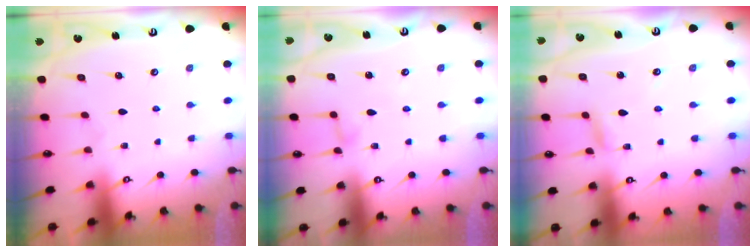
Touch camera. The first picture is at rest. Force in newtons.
{"total": 2.3, "press": 2.3, "slide": 0.2}
{"total": 2.4, "press": 2.4, "slide": 0.2}